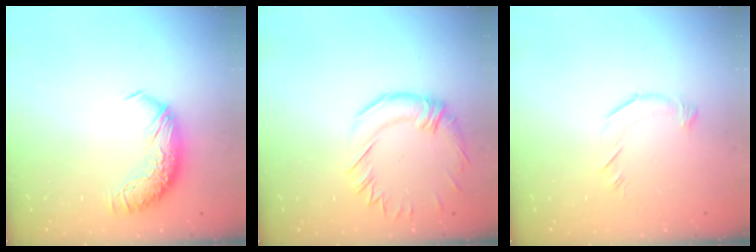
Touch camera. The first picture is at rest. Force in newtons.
{"total": 1.5, "press": 0.9, "slide": 1.1}
{"total": 4.9, "press": 4.9, "slide": 0.5}